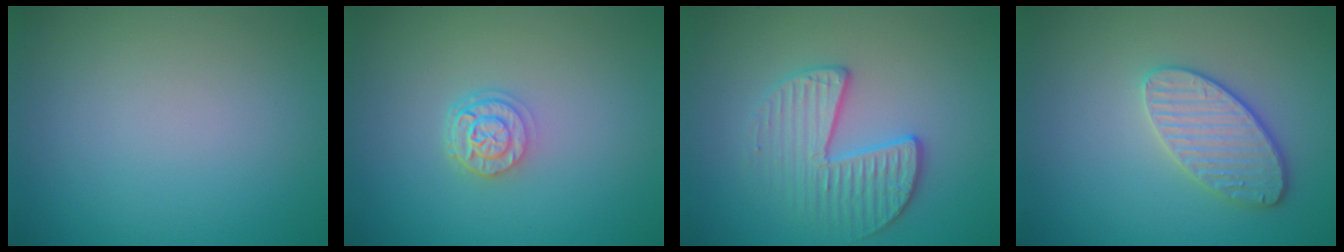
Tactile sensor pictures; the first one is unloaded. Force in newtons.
{"total": 2.6, "press": 2.1, "slide": 1.5}
{"total": 3.4, "press": 3.2, "slide": 1.1}
{"total": 3.5, "press": 3.4, "slide": 1.1}